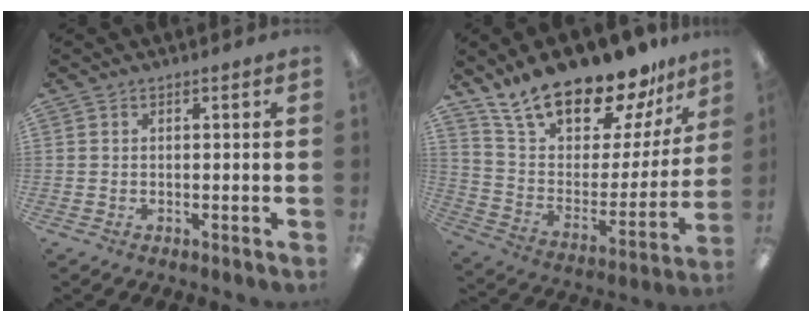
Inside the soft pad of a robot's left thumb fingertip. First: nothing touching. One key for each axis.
{"total": 21.4, "fx": 18.3, "fy": 7.4, "fz": 8.4, "tx": -0.149, "ty": -0.134, "tz": 0.320}